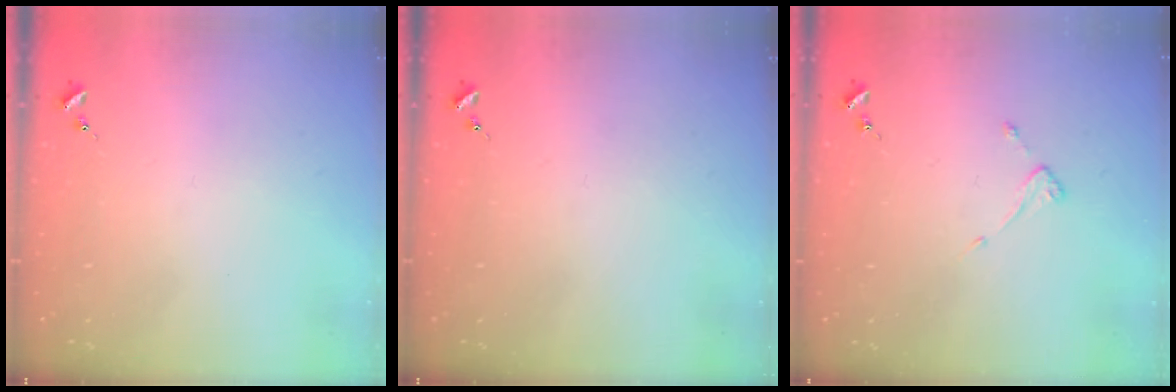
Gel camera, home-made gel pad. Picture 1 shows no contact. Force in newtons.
{"total": 0.0}
{"total": 3.6, "press": 3.6, "slide": 0.2}